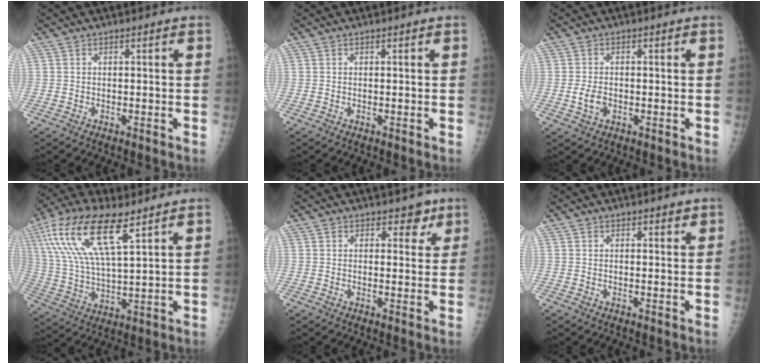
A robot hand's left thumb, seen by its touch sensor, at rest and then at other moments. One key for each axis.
{"total": 0.0}
{"total": 3.1, "fx": -0.7, "fy": 2.1, "fz": 2.1, "tx": -0.037, "ty": 0.001, "tz": -0.012}
{"total": 17.4, "fx": 8.8, "fy": 5.7, "fz": 13.9, "tx": -0.282, "ty": -0.018, "tz": 0.170}
{"total": 3.5, "fx": 2.3, "fy": 2.3, "fz": 1.3, "tx": 0.014, "ty": -0.011, "tz": 0.027}
{"total": 1.3, "fx": 1.0, "fy": 0.7, "fz": 0.4, "tx": 0.007, "ty": -0.007, "tz": 0.011}